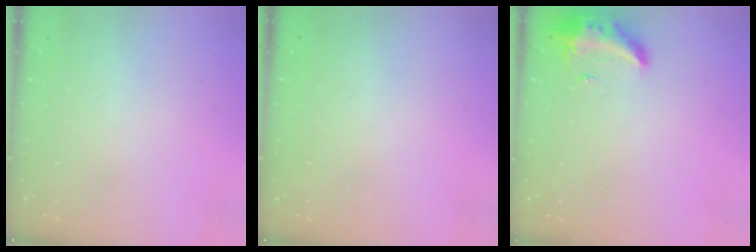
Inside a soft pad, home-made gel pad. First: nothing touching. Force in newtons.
{"total": 0.0}
{"total": 10.4, "press": 9.8, "slide": 3.5}